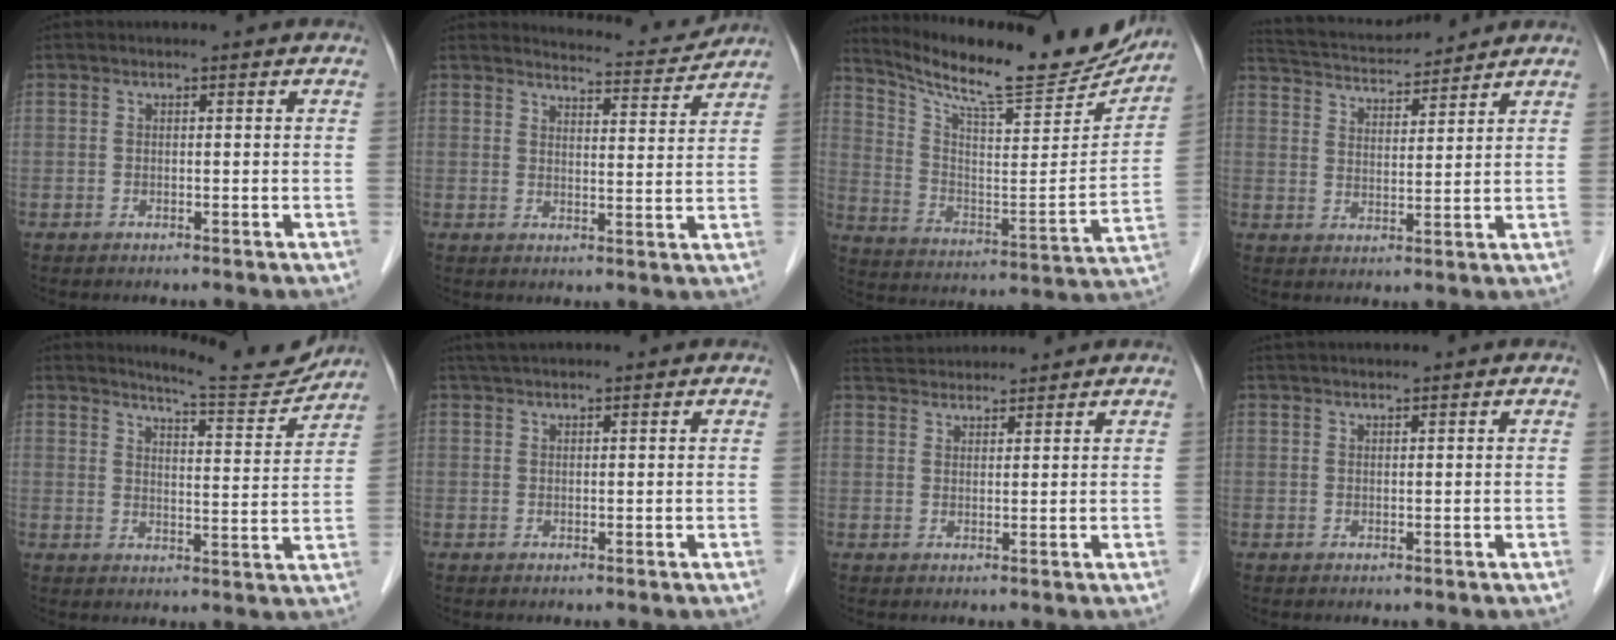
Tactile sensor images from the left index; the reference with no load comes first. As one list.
[{"total": 6.5, "force": [6.5, 0.0, -0.3], "torque": [-0.007, -0.014, 0.084]}, {"total": 23.5, "force": [21.2, 3.2, 9.6], "torque": [-0.160, -0.050, 0.306]}, {"total": 11.1, "force": [10.7, 1.2, 2.9], "torque": [-0.063, 0.022, 0.180]}, {"total": 9.5, "force": [9.4, 0.1, 1.7], "torque": [-0.029, -0.022, 0.126]}, {"total": 4.6, "force": [4.1, 0.1, 2.1], "torque": [-0.028, 0.034, 0.068]}, {"total": 6.4, "force": [6.3, 0.7, 1.1], "torque": [-0.026, 0.036, 0.103]}, {"total": 4.3, "force": [3.9, 0.2, 1.8], "torque": [-0.021, 0.031, 0.064]}]